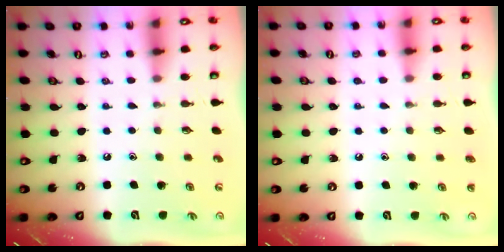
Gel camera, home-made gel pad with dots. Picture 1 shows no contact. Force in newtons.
{"total": 1.0, "press": 1.0, "slide": 0.1}